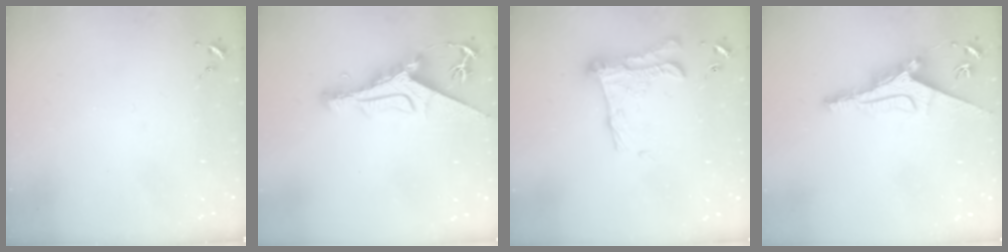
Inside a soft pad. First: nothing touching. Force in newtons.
{"total": 10.7, "press": 10.5, "slide": 1.6}
{"total": 17.9, "press": 17.9, "slide": 0.9}
{"total": 10.4, "press": 10.4, "slide": 0.2}